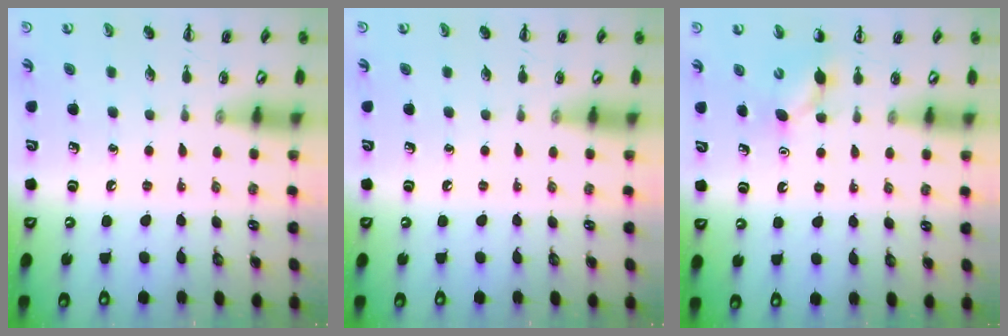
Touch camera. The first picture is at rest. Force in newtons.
{"total": 0.0}
{"total": 3.8, "press": 3.6, "slide": 1.3}